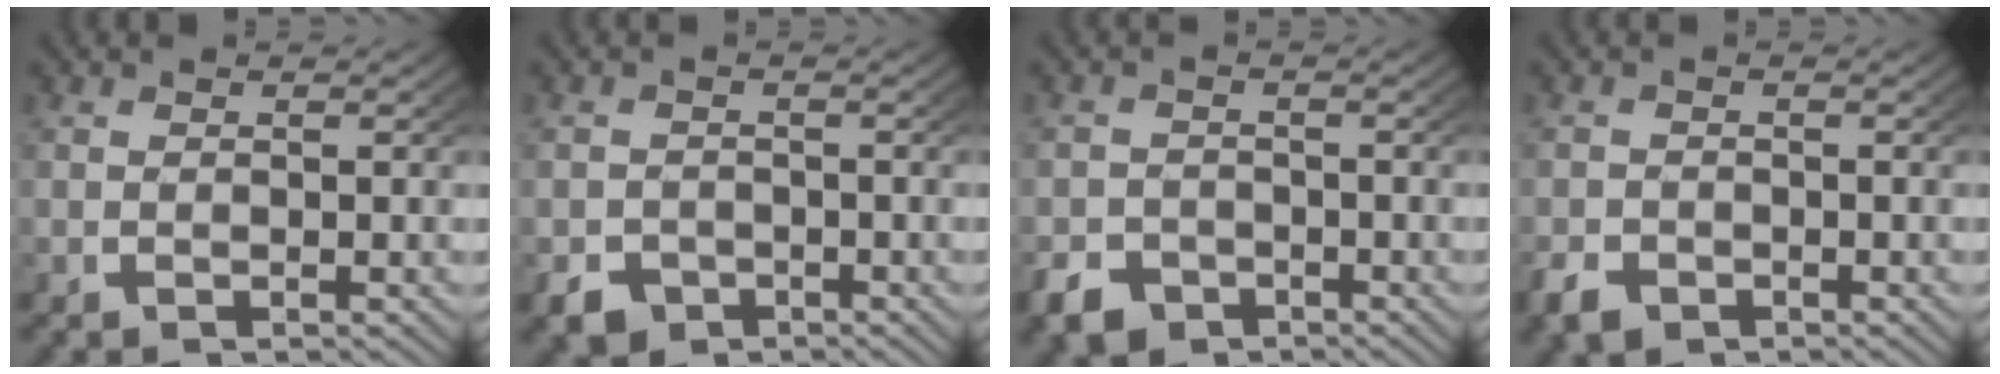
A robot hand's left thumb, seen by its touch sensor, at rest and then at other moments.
{"total": 4.1, "force": [-2.9, 2.6, 1.2], "torque": [-0.013, -0.020, -0.047]}
{"total": 4.8, "force": [-3.6, 2.9, 1.3], "torque": [-0.015, -0.019, -0.059]}
{"total": 2.6, "force": [-1.9, 1.6, 0.7], "torque": [-0.015, -0.013, -0.030]}